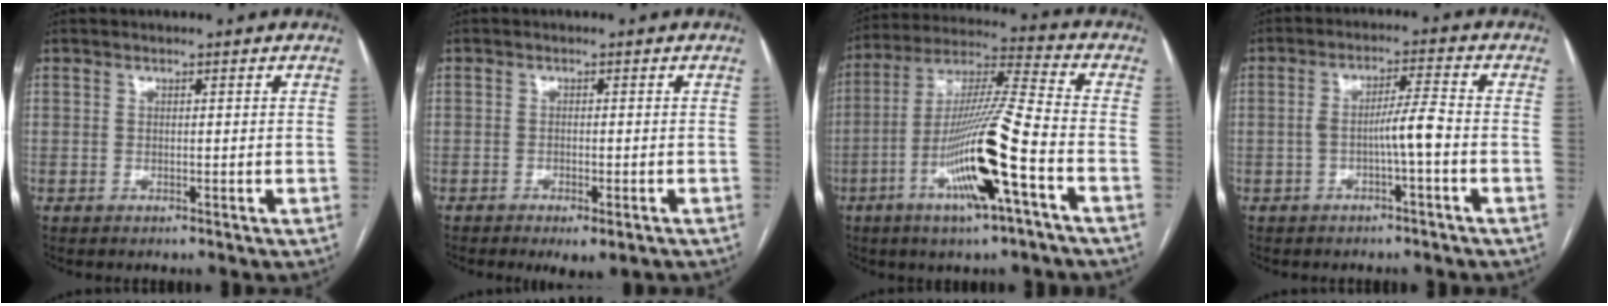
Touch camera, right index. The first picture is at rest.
{"total": 3.8, "force": [-2.5, 1.2, 2.6], "torque": [-0.033, -0.006, -0.033]}
{"total": 16.3, "force": [-6.2, 0.1, 15.1], "torque": [-0.295, -0.005, -0.113]}
{"total": 4.7, "force": [-1.6, -0.2, 4.4], "torque": [-0.076, 0.011, -0.026]}